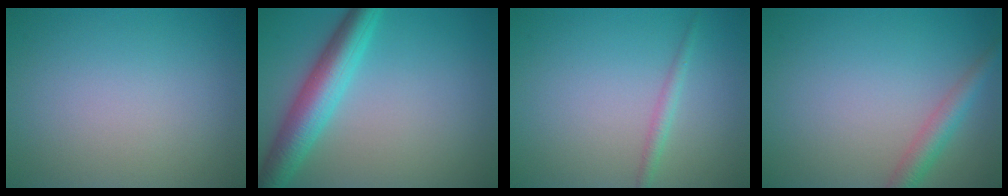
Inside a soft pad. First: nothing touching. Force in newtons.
{"total": 5.7, "press": 5.7, "slide": 0.1}
{"total": 1.3, "press": 1.3, "slide": 0.1}
{"total": 2.7, "press": 2.7, "slide": 0.1}